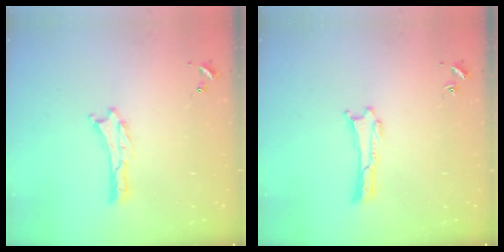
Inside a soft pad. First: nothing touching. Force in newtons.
{"total": 0.0}